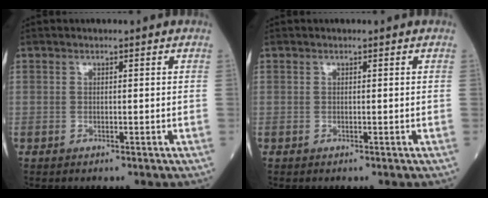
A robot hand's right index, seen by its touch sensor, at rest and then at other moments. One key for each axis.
{"total": 0.0}